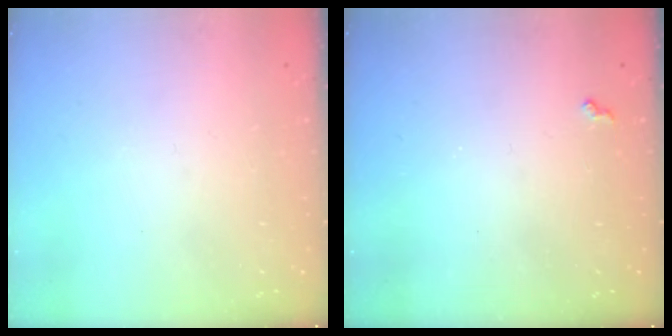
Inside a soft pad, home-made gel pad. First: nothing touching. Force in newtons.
{"total": 3.9, "press": 3.9, "slide": 0.6}